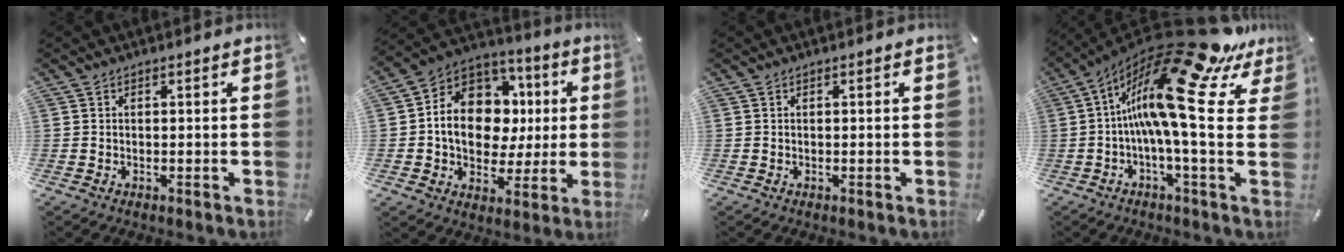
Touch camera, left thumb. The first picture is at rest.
{"total": 14.7, "force": [0.5, 12.2, 8.2], "torque": [-0.149, -0.006, 0.016]}
{"total": 0.0}
{"total": 22.5, "force": [8.8, 4.9, 20.1], "torque": [-0.356, -0.094, 0.139]}